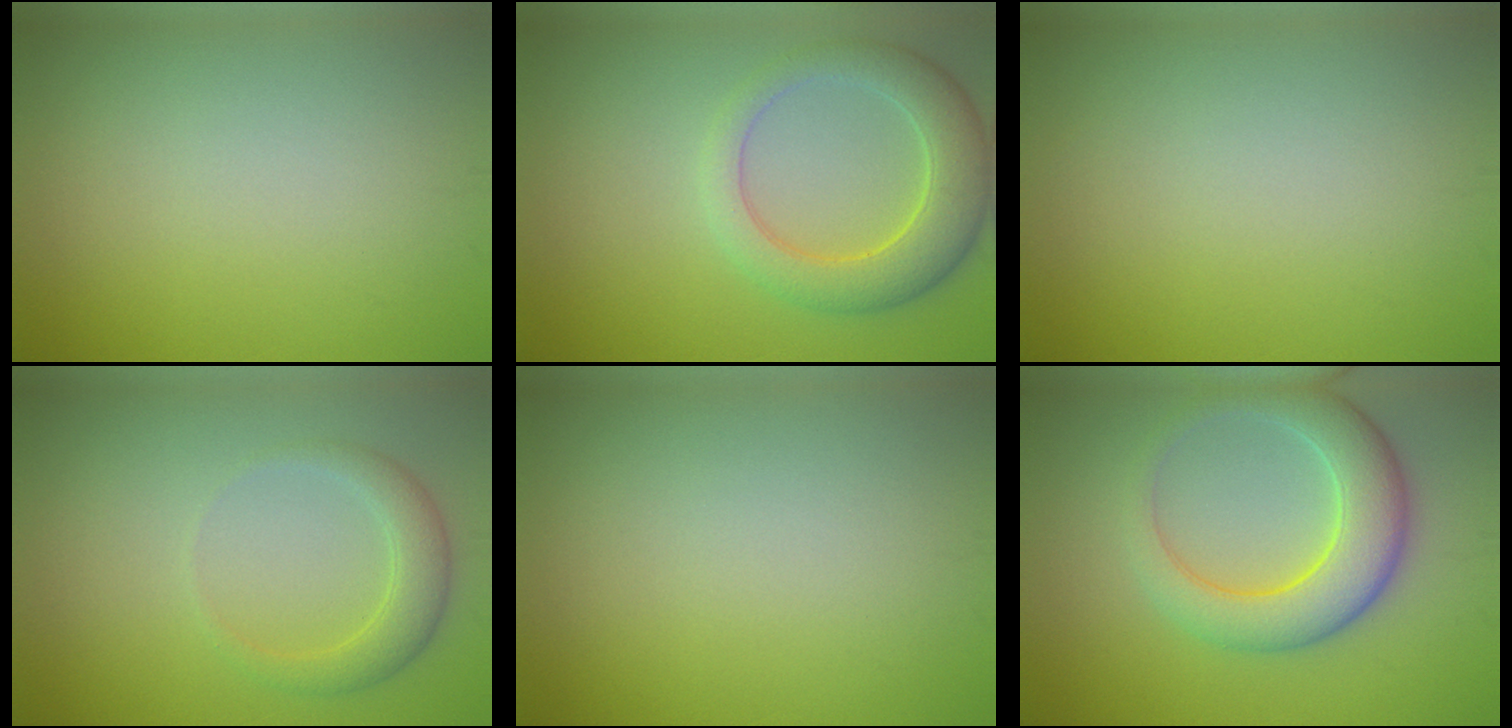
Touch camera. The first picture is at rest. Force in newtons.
{"total": 5.4, "press": 5.4, "slide": 0.3}
{"total": 0.0}
{"total": 2.7, "press": 2.7, "slide": 0.1}
{"total": 0.0}
{"total": 6.4, "press": 6.4, "slide": 0.3}